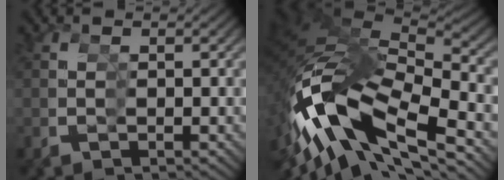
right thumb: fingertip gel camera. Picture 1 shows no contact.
{"total": 11.7, "force": [0.0, 6.0, 10.1], "torque": [-0.228, 0.011, -0.001]}